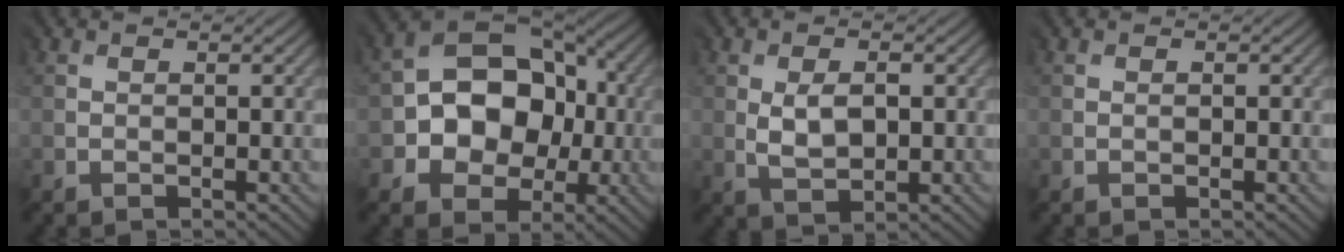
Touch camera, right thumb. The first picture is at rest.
{"total": 10.9, "force": [-0.9, 8.7, 6.5], "torque": [-0.100, 0.013, -0.030]}
{"total": 3.3, "force": [0.6, 2.1, 2.6], "torque": [-0.054, -0.002, 0.016]}
{"total": 0.0}